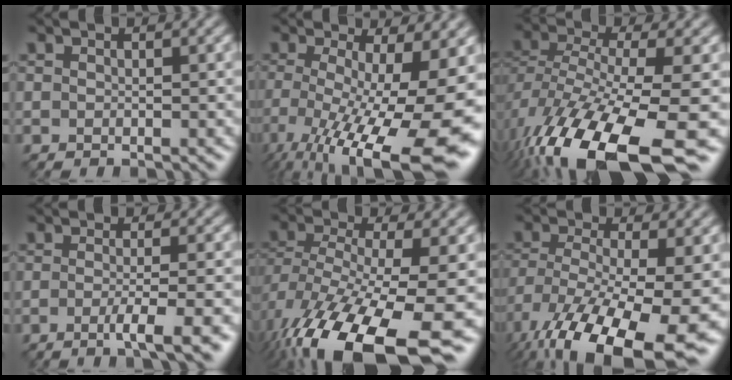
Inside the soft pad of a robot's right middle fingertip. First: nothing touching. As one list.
[{"total": 15.7, "force": [-4.9, 5.0, 14.0], "torque": [-0.239, -0.031, -0.063]}, {"total": 13.5, "force": [-6.8, 4.7, 10.6], "torque": [-0.230, -0.023, -0.103]}, {"total": 4.0, "force": [-1.6, 0.7, 3.6], "torque": [-0.052, -0.003, -0.034]}, {"total": 13.5, "force": [-6.9, 4.8, 10.5], "torque": [-0.216, -0.032, -0.101]}, {"total": 15.2, "force": [-8.2, 5.6, 11.5], "torque": [-0.239, -0.033, -0.121]}]